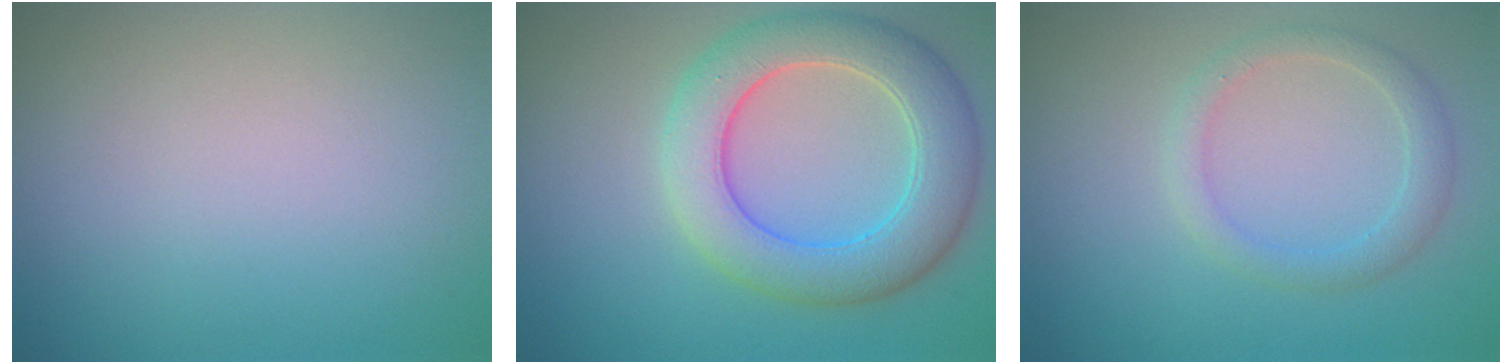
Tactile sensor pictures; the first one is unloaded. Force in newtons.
{"total": 6.8, "press": 6.8, "slide": 0.3}
{"total": 2.2, "press": 2.2, "slide": 0.1}